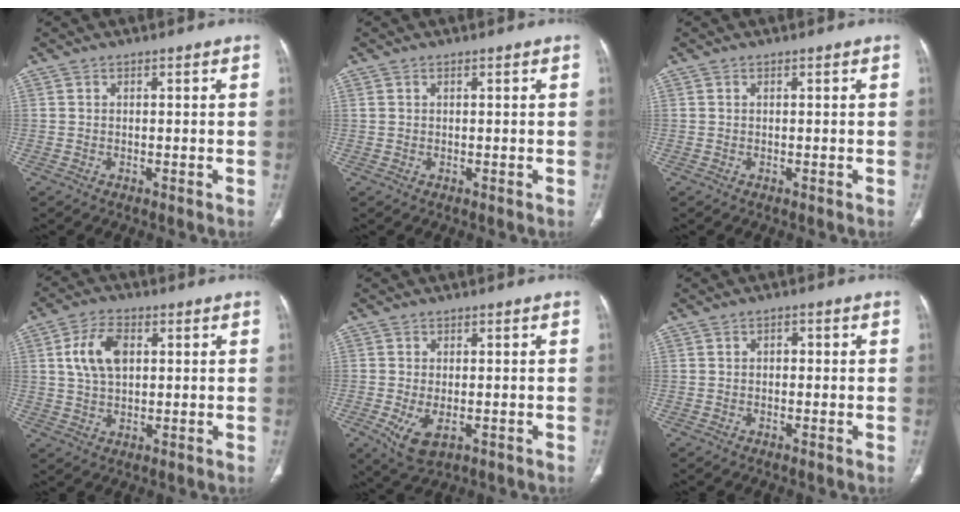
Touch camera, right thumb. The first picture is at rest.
{"total": 0.6, "force": [0.3, 0.3, 0.4], "torque": [-0.009, 0.010, 0.008]}
{"total": 0.0}
{"total": 8.4, "force": [2.0, 5.0, 6.4], "torque": [-0.118, 0.002, 0.040]}
{"total": 5.8, "force": [-1.8, 3.1, 4.6], "torque": [-0.090, -0.012, -0.020]}
{"total": 1.5, "force": [0.0, 1.1, 1.0], "torque": [-0.010, 0.008, -0.003]}